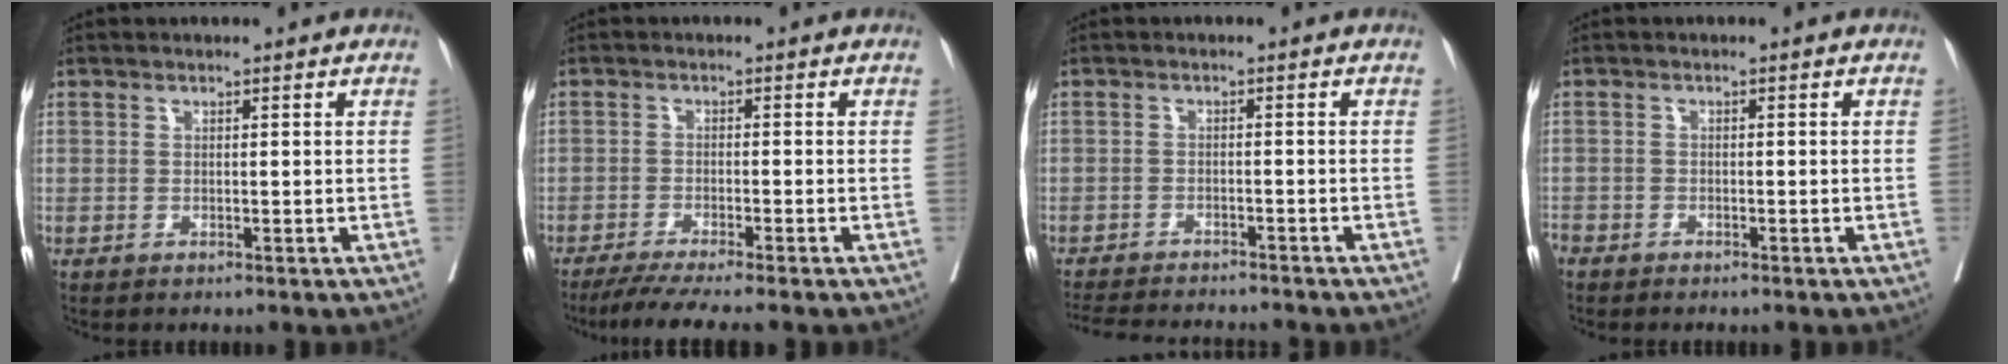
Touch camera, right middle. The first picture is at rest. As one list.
[{"total": 7.2, "force": [-6.1, -0.7, 3.8], "torque": [-0.046, -0.020, -0.099]}, {"total": 11.7, "force": [-11.0, 1.3, 4.0], "torque": [-0.059, -0.010, -0.152]}, {"total": 2.6, "force": [-2.3, 1.0, 0.8], "torque": [-0.012, -0.003, -0.041]}]